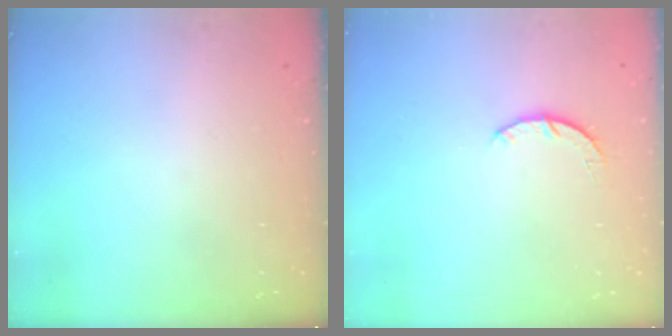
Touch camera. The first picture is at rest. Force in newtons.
{"total": 3.4, "press": 3.4, "slide": 0.5}